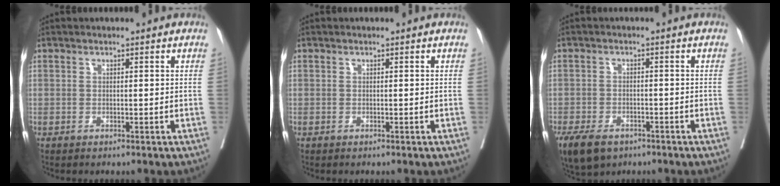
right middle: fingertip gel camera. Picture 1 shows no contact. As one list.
[{"total": 0.0}, {"total": 9.1, "force": [-6.0, 5.1, 4.6], "torque": [-0.101, -0.011, -0.092]}]